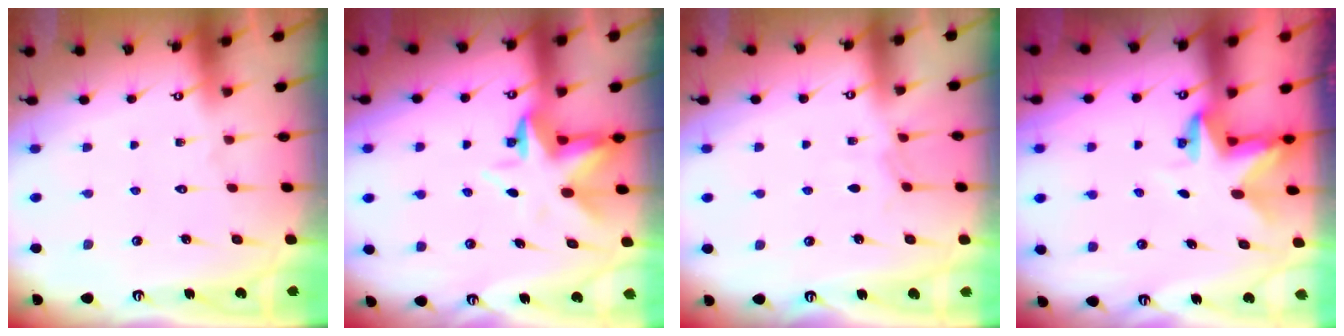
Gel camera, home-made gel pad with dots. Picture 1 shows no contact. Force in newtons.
{"total": 5.6, "press": 5.4, "slide": 1.5}
{"total": 3.2, "press": 3.1, "slide": 0.6}
{"total": 2.8, "press": 2.8, "slide": 0.2}